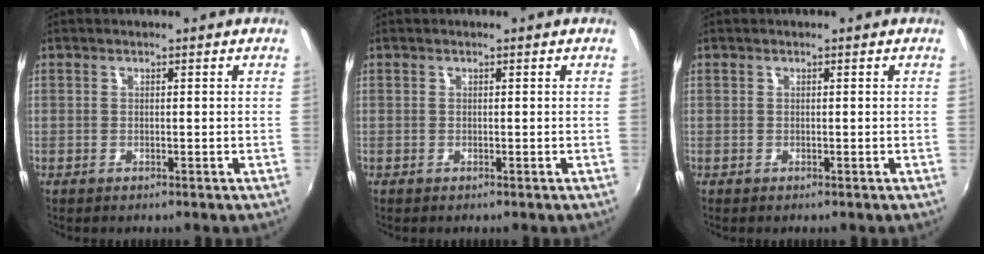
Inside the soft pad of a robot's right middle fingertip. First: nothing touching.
{"total": 0.0}
{"total": 0.0}